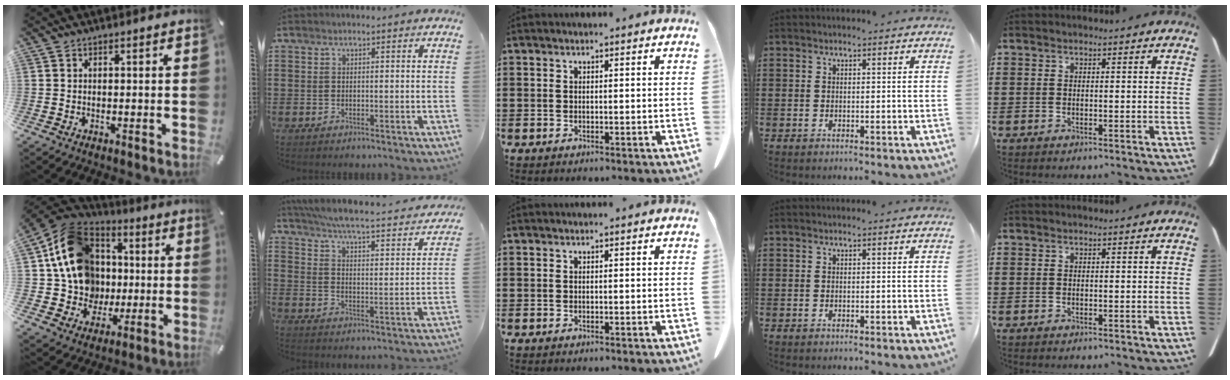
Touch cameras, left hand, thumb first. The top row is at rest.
{"thumb": {"total": 19.6, "force": [2.6, 17.4, 8.7], "torque": [-0.160, -0.005, 0.068]}, "index": {"total": 4.9, "force": [4.5, -0.3, 1.9], "torque": [-0.061, -0.040, 0.069]}}